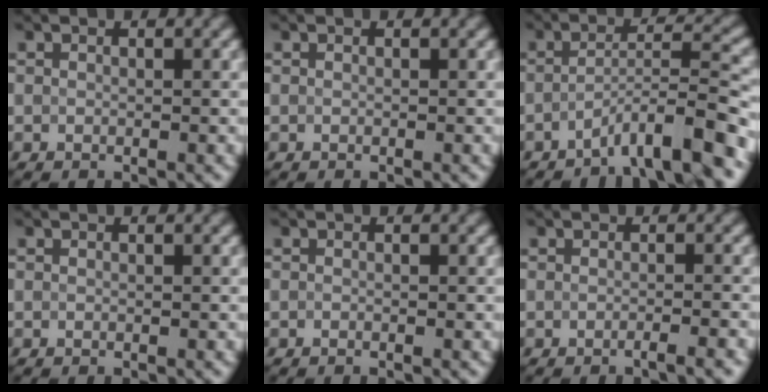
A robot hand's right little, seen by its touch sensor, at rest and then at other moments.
{"total": 0.0}
{"total": 6.7, "force": [-4.6, 0.7, 4.8], "torque": [-0.071, 0.015, -0.081]}
{"total": 0.0}
{"total": 0.6, "force": [-0.6, 0.0, 0.2], "torque": [-0.005, -0.004, -0.013]}
{"total": 1.9, "force": [-1.2, 0.4, 1.4], "torque": [-0.010, 0.000, -0.028]}